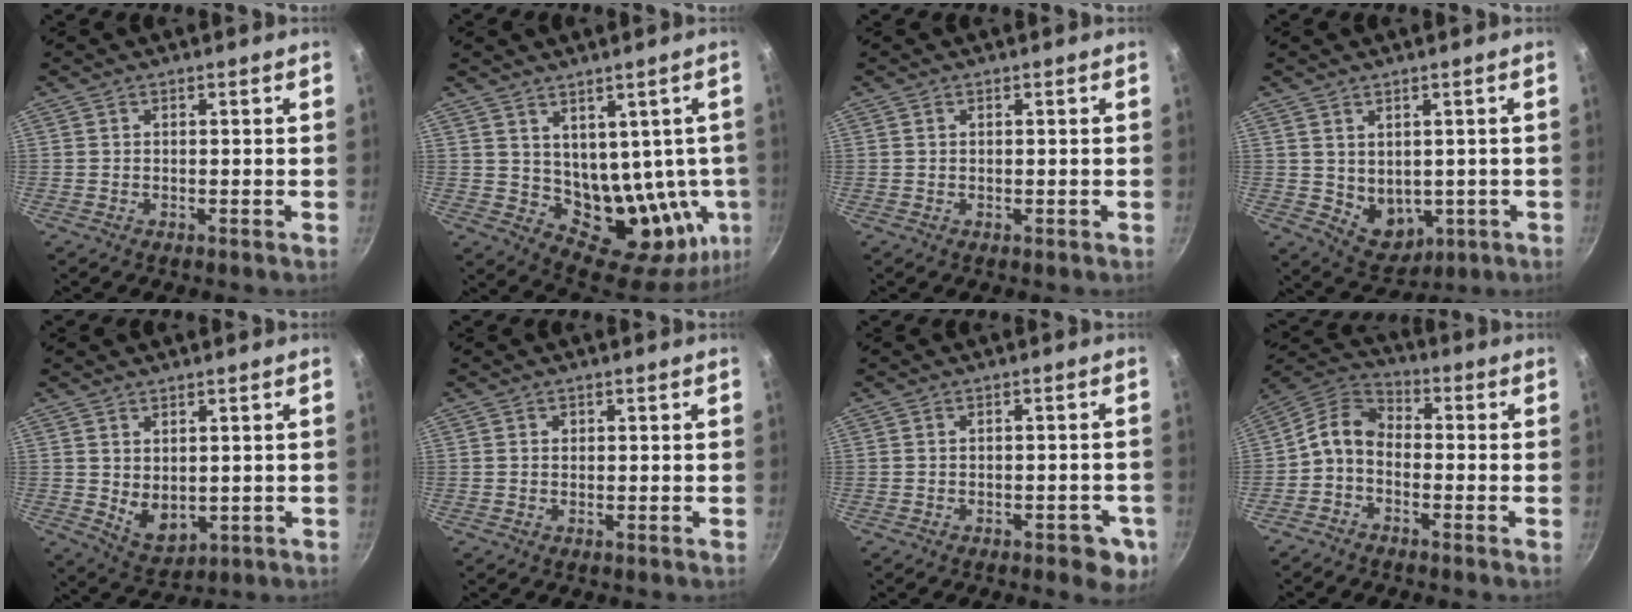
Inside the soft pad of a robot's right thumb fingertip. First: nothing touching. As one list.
[{"total": 16.6, "force": [2.7, 11.2, 12.0], "torque": [-0.114, -0.024, 0.072]}, {"total": 0.0}, {"total": 7.1, "force": [0.1, 5.4, 4.6], "torque": [-0.049, -0.011, 0.028]}, {"total": 5.9, "force": [1.0, 4.0, 4.3], "torque": [-0.056, -0.021, 0.034]}, {"total": 0.6, "force": [0.2, 0.5, 0.2], "torque": [-0.001, 0.004, 0.003]}, {"total": 5.8, "force": [-2.4, 2.8, 4.5], "torque": [-0.033, 0.018, -0.020]}, {"total": 7.7, "force": [-2.0, 5.2, 5.3], "torque": [-0.105, 0.045, -0.058]}]